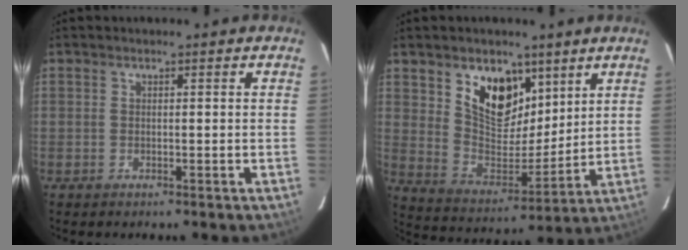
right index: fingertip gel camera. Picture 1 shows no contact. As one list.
[{"total": 13.8, "force": [7.8, 8.2, 7.9], "torque": [-0.139, -0.008, 0.149]}]